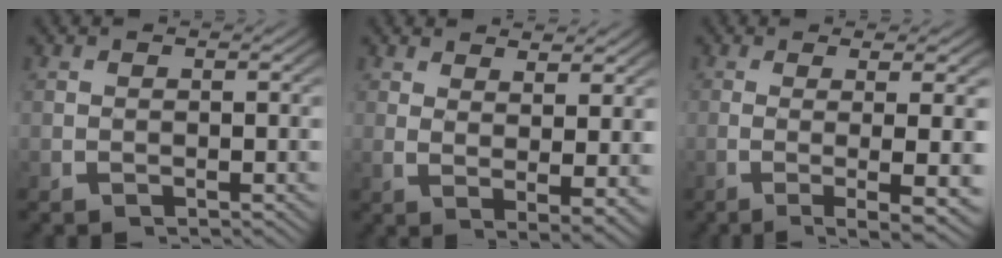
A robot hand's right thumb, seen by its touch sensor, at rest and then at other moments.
{"total": 4.2, "force": [1.1, 1.5, 3.8], "torque": [-0.068, -0.024, 0.036]}
{"total": 7.8, "force": [-2.5, 1.6, 7.2], "torque": [-0.114, -0.020, -0.024]}